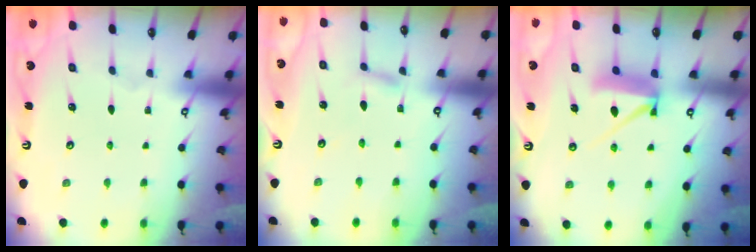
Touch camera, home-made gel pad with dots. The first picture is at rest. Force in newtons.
{"total": 1.4, "press": 1.4, "slide": 0.2}
{"total": 7.8, "press": 7.8, "slide": 0.4}